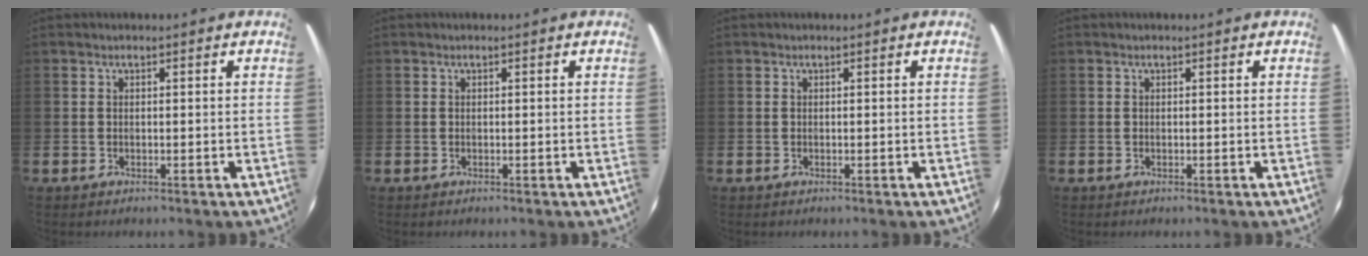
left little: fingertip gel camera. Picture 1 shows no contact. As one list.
[{"total": 0.0}, {"total": 0.0}, {"total": 0.0}]